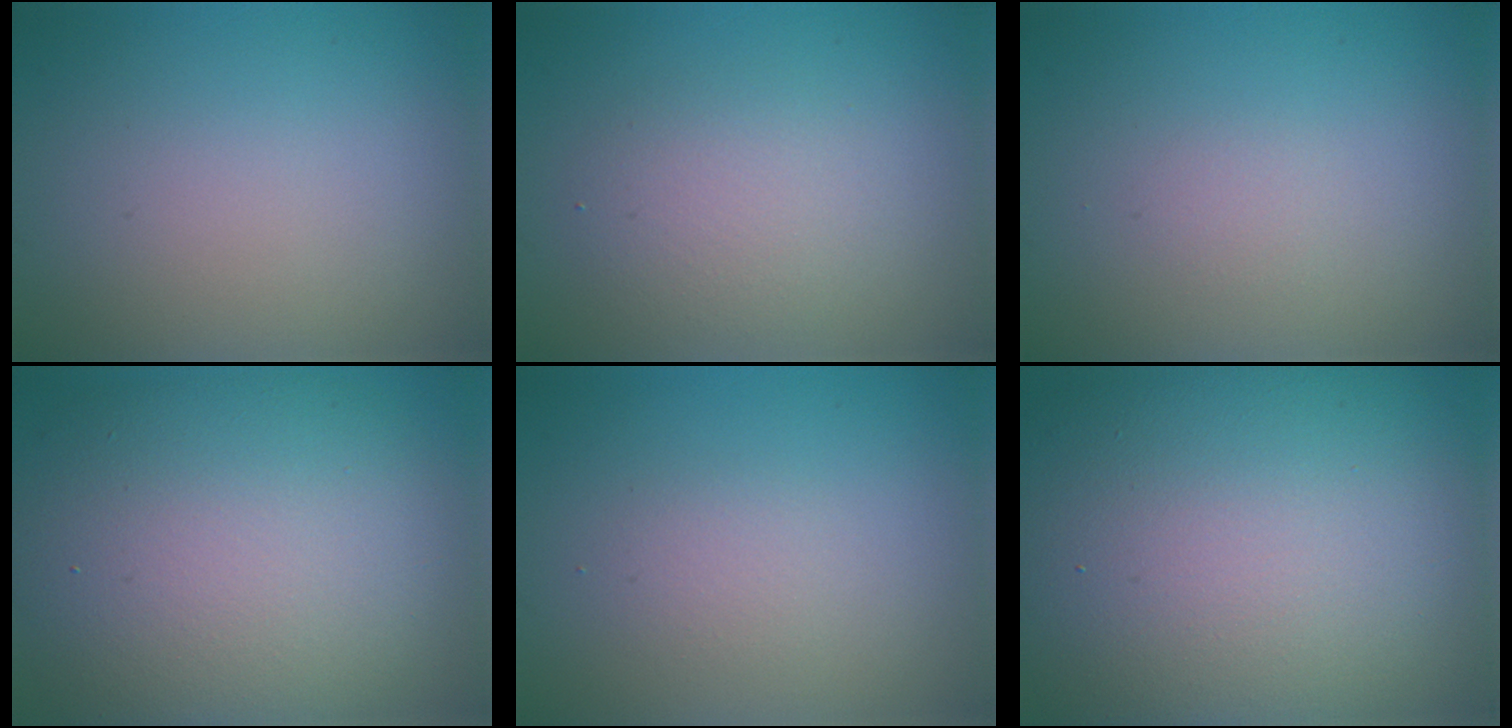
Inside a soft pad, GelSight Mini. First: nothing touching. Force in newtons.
{"total": 2.6, "press": 2.6, "slide": 0.1}
{"total": 0.6, "press": 0.6, "slide": 0.0}
{"total": 12.3, "press": 12.3, "slide": 0.6}
{"total": 1.3, "press": 1.3, "slide": 0.1}
{"total": 17.3, "press": 17.3, "slide": 0.9}